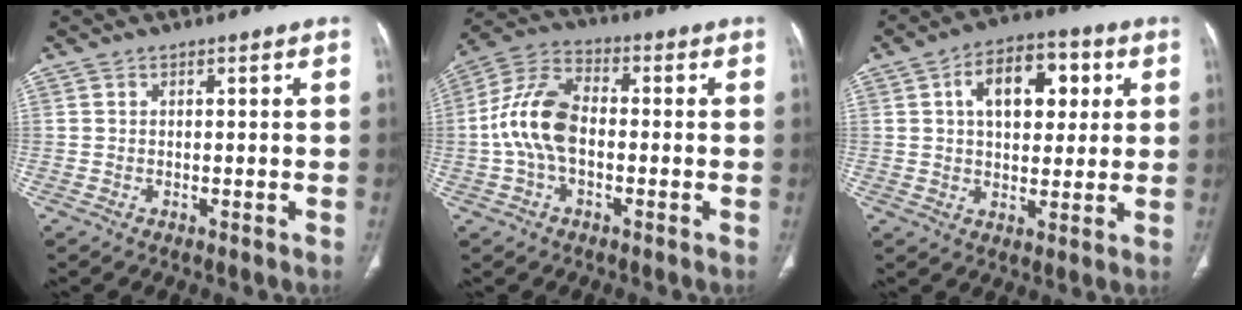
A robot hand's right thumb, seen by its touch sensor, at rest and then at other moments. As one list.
[{"total": 11.4, "force": [-1.2, 6.7, 9.1], "torque": [-0.187, 0.034, -0.030]}, {"total": 13.0, "force": [3.6, 7.7, 9.9], "torque": [-0.116, 0.009, 0.053]}]